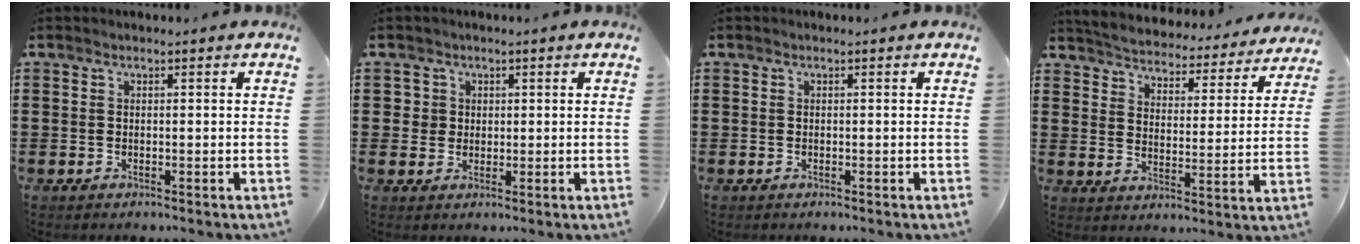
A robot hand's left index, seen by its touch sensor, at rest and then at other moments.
{"total": 2.7, "force": [0.9, 2.6, 0.2], "torque": [-0.018, 0.011, 0.015]}
{"total": 0.0}
{"total": 4.3, "force": [4.3, -0.2, -0.2], "torque": [-0.024, -0.042, 0.068]}